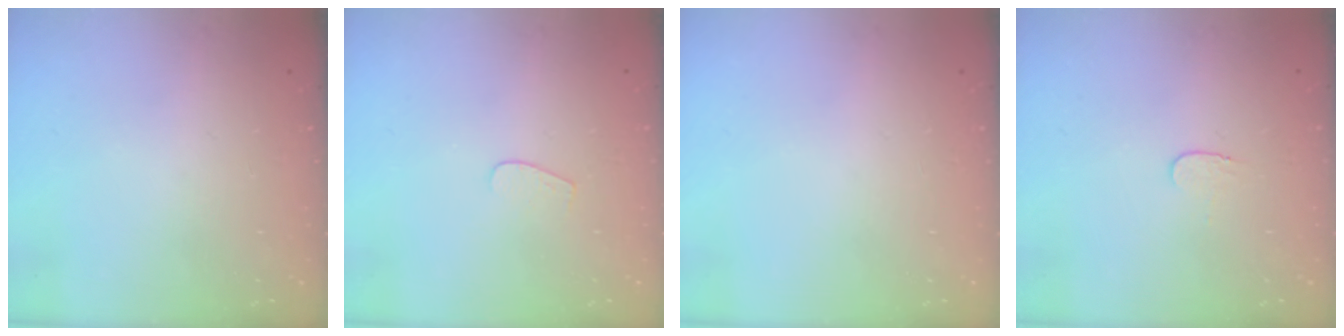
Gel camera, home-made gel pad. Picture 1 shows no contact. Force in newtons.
{"total": 3.4, "press": 3.4, "slide": 0.3}
{"total": 0.0}
{"total": 3.7, "press": 3.7, "slide": 0.4}